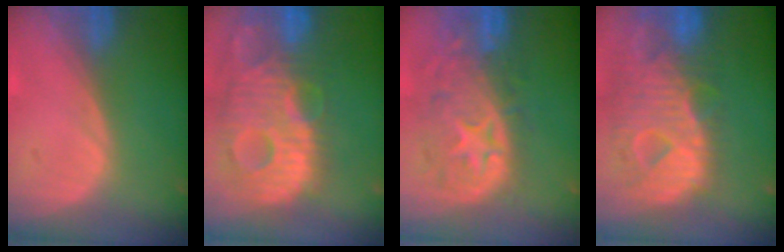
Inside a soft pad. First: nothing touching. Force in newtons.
{"total": 13.8, "press": 11.9, "slide": 7.1}
{"total": 11.0, "press": 9.8, "slide": 5.1}
{"total": 12.8, "press": 10.8, "slide": 6.8}